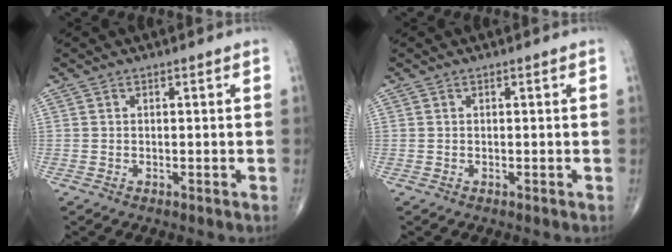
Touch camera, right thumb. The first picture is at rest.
{"total": 0.0}